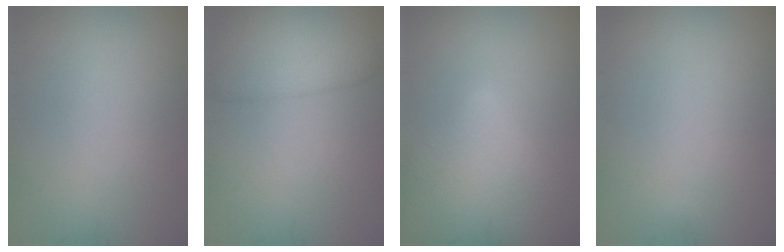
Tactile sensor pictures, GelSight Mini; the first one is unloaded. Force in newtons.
{"total": 4.3, "press": 4.3, "slide": 0.2}
{"total": 9.6, "press": 9.6, "slide": 0.5}
{"total": 0.0}